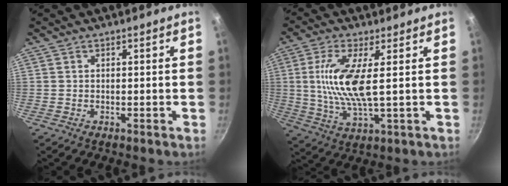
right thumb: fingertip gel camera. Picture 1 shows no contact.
{"total": 11.4, "force": [1.6, 3.1, 10.9], "torque": [-0.234, -0.008, 0.034]}